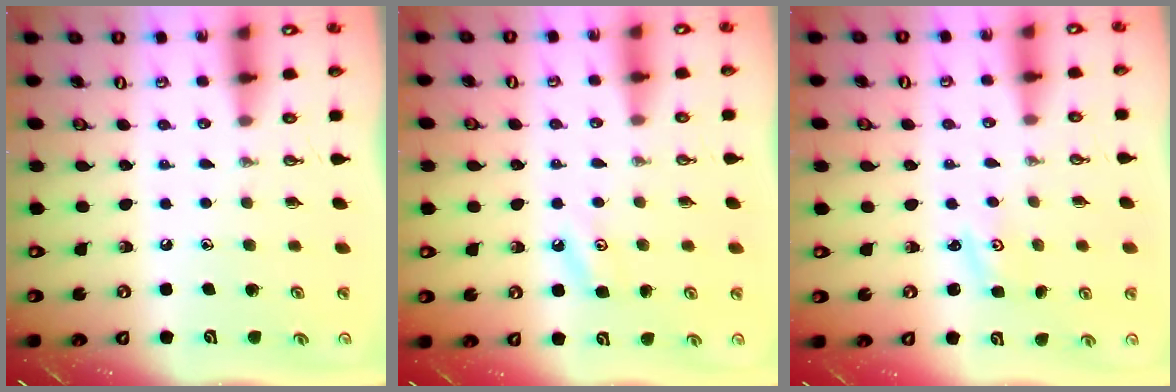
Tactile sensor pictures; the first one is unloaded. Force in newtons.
{"total": 3.9, "press": 3.9, "slide": 0.6}
{"total": 1.4, "press": 1.4, "slide": 0.3}